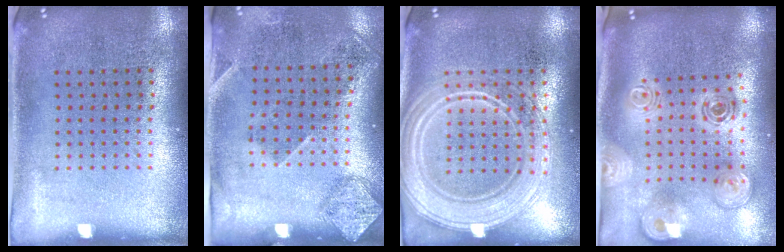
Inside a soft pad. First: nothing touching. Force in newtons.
{"total": 1.7, "press": 1.1, "slide": 1.3}
{"total": 3.8, "press": 3.8, "slide": 0.6}
{"total": 2.0, "press": 1.7, "slide": 1.1}